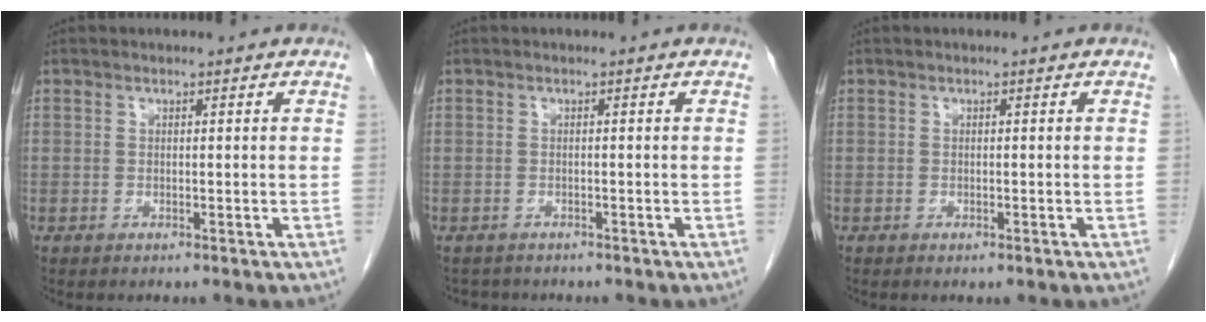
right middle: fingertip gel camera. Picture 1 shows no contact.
{"total": 2.2, "force": [-2.0, 1.0, 0.1], "torque": [-0.009, -0.003, -0.027]}
{"total": 0.5, "force": [-0.3, 0.2, 0.4], "torque": [-0.008, -0.002, 0.000]}